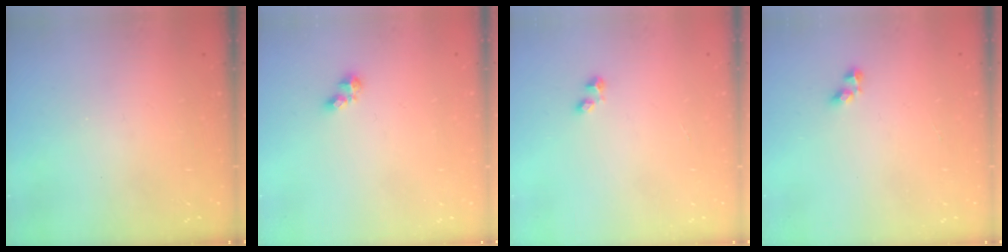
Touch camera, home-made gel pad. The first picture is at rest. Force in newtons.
{"total": 4.5, "press": 4.5, "slide": 0.5}
{"total": 2.4, "press": 2.4, "slide": 0.4}
{"total": 3.7, "press": 3.7, "slide": 0.6}